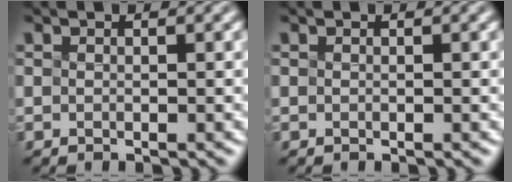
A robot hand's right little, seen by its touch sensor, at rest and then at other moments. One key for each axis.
{"total": 0.0}